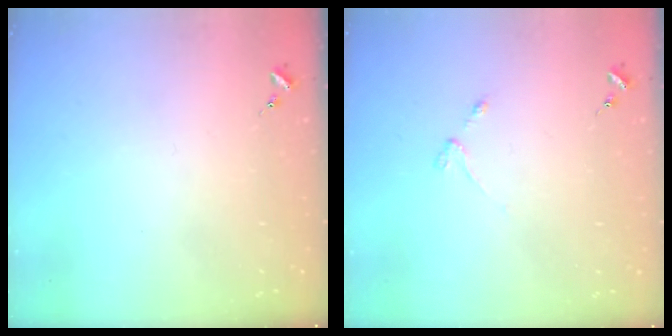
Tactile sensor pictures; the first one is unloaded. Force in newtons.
{"total": 3.0, "press": 2.9, "slide": 0.5}